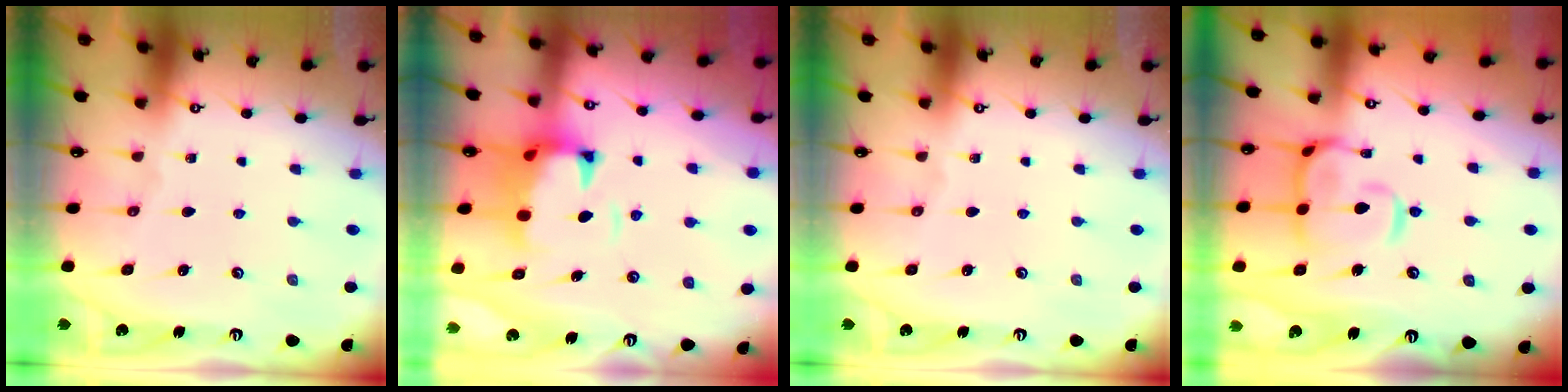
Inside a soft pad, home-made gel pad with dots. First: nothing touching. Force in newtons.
{"total": 2.8, "press": 2.4, "slide": 1.3}
{"total": 0.0}
{"total": 8.9, "press": 8.8, "slide": 1.7}